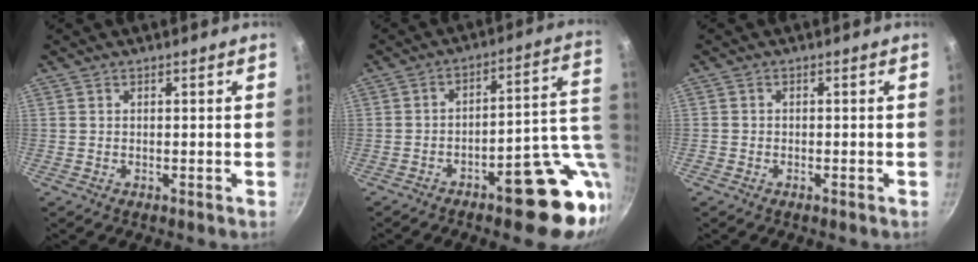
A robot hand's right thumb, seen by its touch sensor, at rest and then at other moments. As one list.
[{"total": 18.3, "force": [-5.6, 7.4, 15.8], "torque": [-0.137, 0.025, -0.068]}, {"total": 0.8, "force": [-0.6, 0.4, 0.3], "torque": [-0.012, 0.004, -0.013]}]